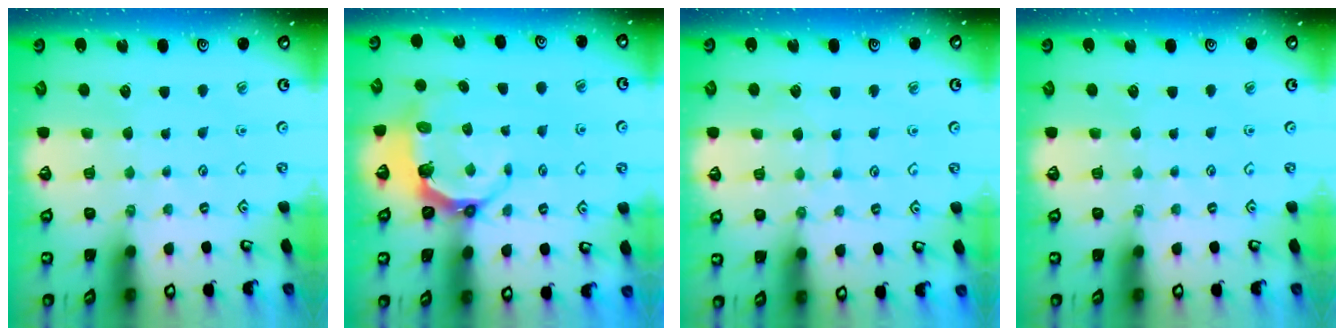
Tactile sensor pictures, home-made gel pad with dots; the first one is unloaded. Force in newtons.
{"total": 5.2, "press": 3.8, "slide": 3.5}
{"total": 5.0, "press": 5.0, "slide": 0.5}
{"total": 0.0}